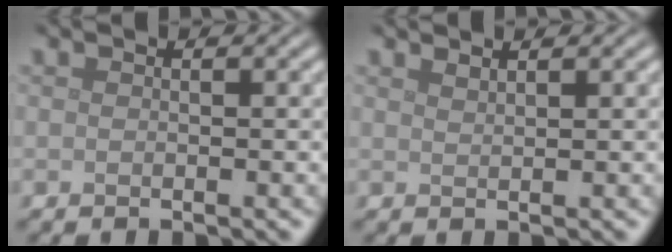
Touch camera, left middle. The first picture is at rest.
{"total": 0.9, "force": [0.8, 0.2, 0.3], "torque": [0.001, -0.001, 0.013]}